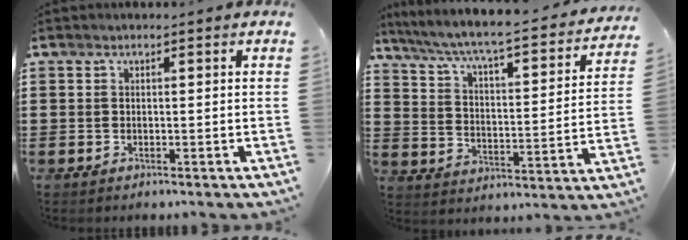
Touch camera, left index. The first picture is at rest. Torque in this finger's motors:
{"motor_torque": [2.14, 0.00, 0.60, 0.14]}